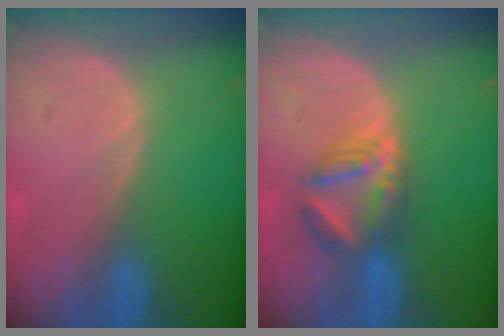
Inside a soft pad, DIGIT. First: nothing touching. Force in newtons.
{"total": 5.8, "press": 5.7, "slide": 1.2}